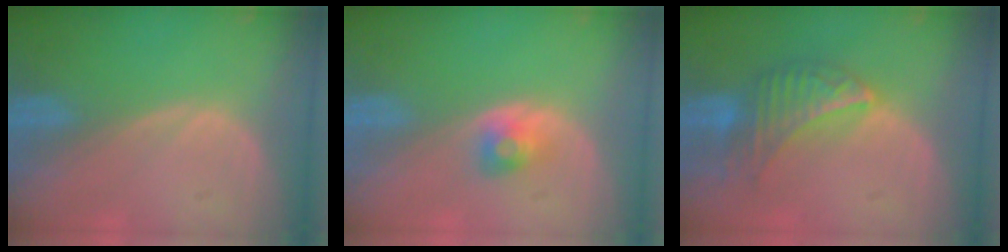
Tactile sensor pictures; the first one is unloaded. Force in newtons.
{"total": 2.6, "press": 2.4, "slide": 1.0}
{"total": 6.6, "press": 6.5, "slide": 1.0}